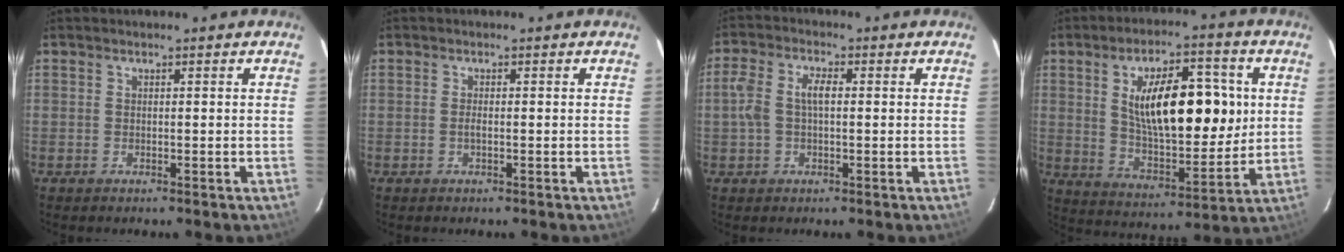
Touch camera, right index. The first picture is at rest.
{"total": 1.0, "force": [-0.3, 0.1, 1.0], "torque": [-0.021, 0.000, -0.005]}
{"total": 5.4, "force": [0.1, 2.6, 4.7], "torque": [-0.097, 0.011, 0.001]}
{"total": 18.6, "force": [3.9, 8.1, 16.2], "torque": [-0.264, 0.006, 0.072]}